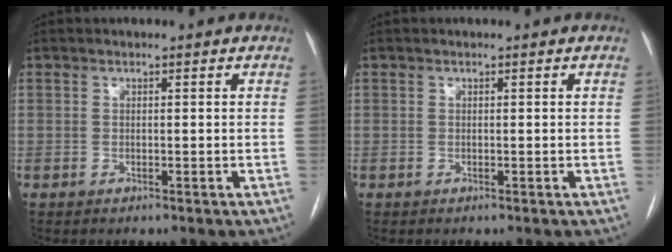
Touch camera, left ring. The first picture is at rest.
{"total": 0.0}